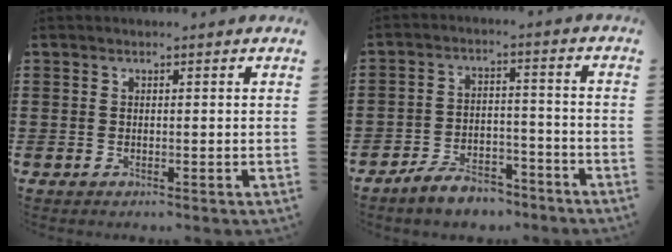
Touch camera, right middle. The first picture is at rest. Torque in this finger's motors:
{"motor_torque": [2.14, 0.00, 0.13, 0.11]}